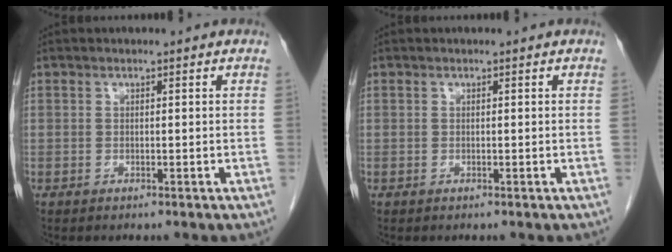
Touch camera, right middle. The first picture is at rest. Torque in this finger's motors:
{"motor_torque": [0.21, -0.18, 0.00, 0.01]}